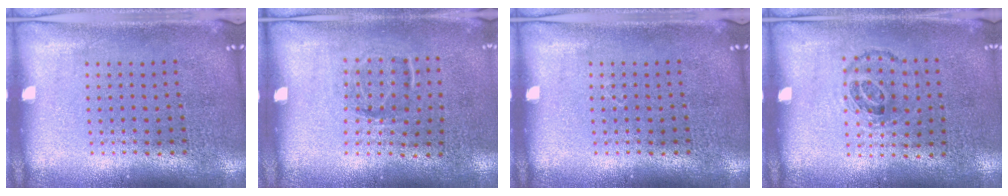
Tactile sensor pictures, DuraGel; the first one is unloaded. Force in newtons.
{"total": 1.2, "press": 0.8, "slide": 0.8}
{"total": 0.0}
{"total": 0.9, "press": 0.7, "slide": 0.6}